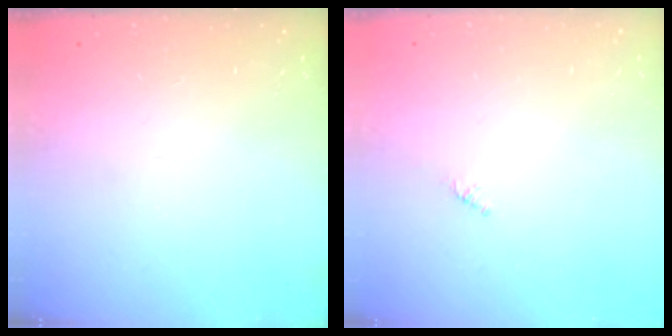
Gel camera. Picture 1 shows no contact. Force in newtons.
{"total": 0.8, "press": 0.7, "slide": 0.4}